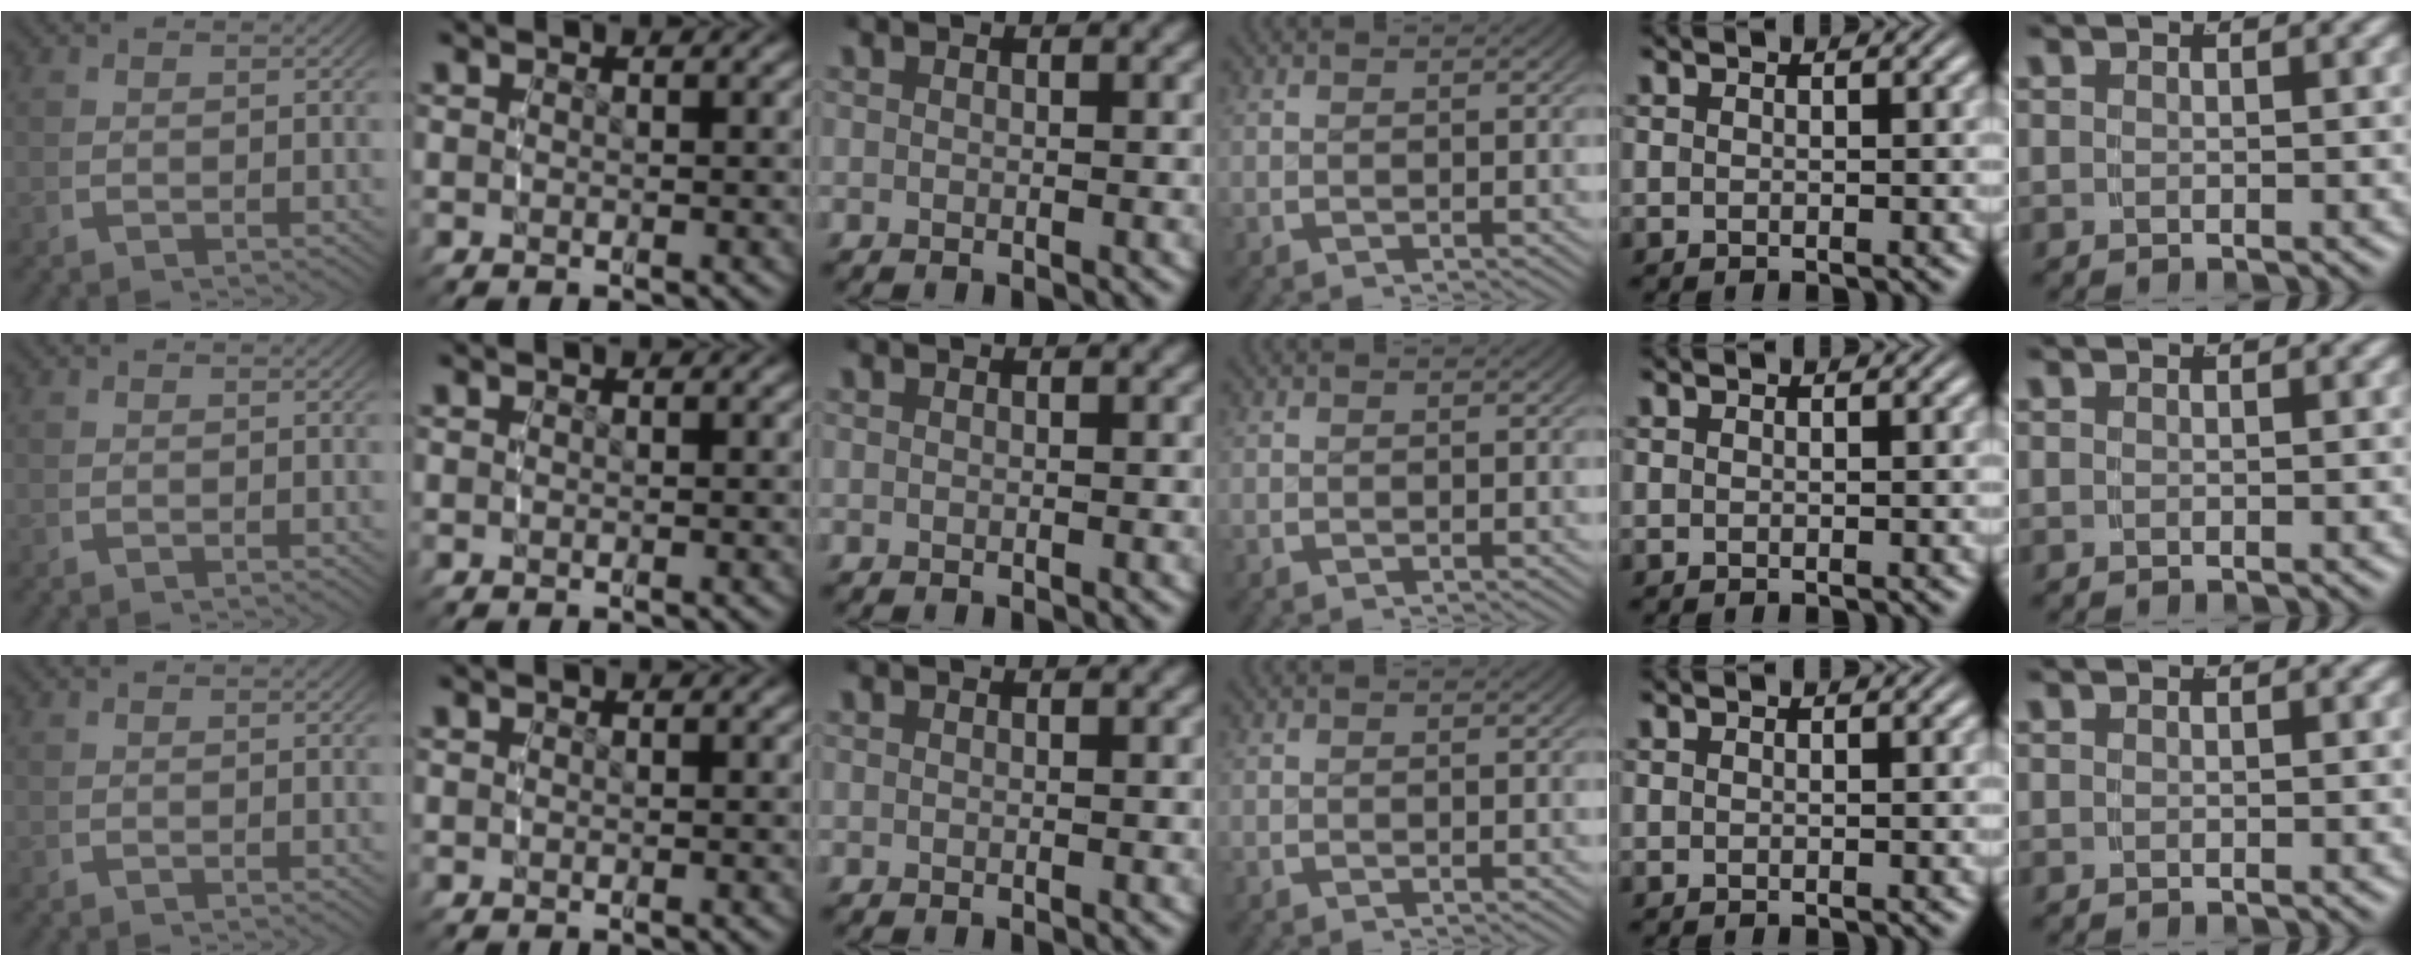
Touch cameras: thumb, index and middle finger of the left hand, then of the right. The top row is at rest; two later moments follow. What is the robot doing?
{"motion": "reach", "object": "coat"}